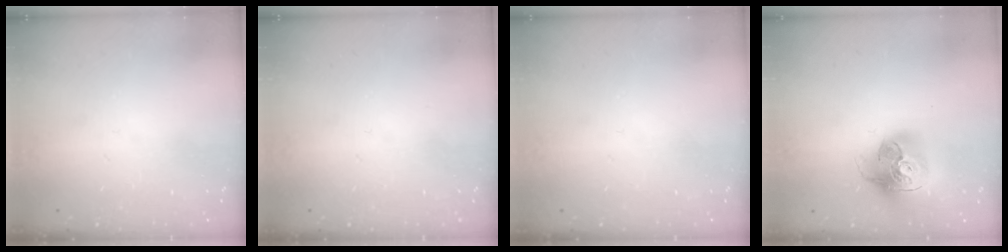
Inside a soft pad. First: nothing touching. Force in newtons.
{"total": 0.0}
{"total": 0.0}
{"total": 16.7, "press": 16.6, "slide": 1.9}